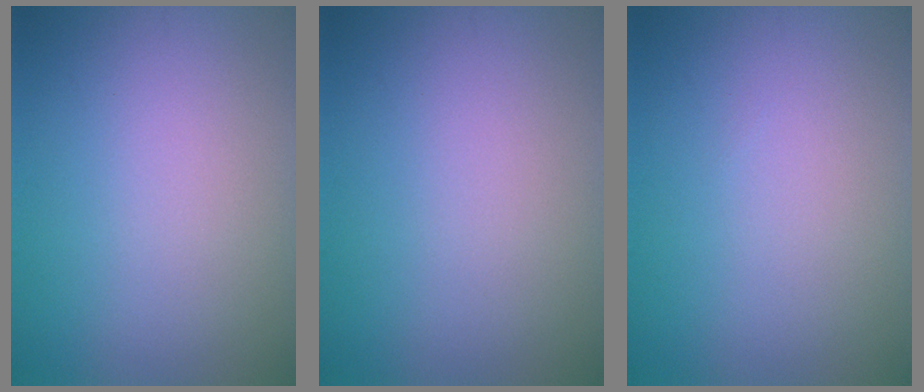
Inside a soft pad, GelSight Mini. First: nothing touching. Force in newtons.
{"total": 0.0}
{"total": 0.0}